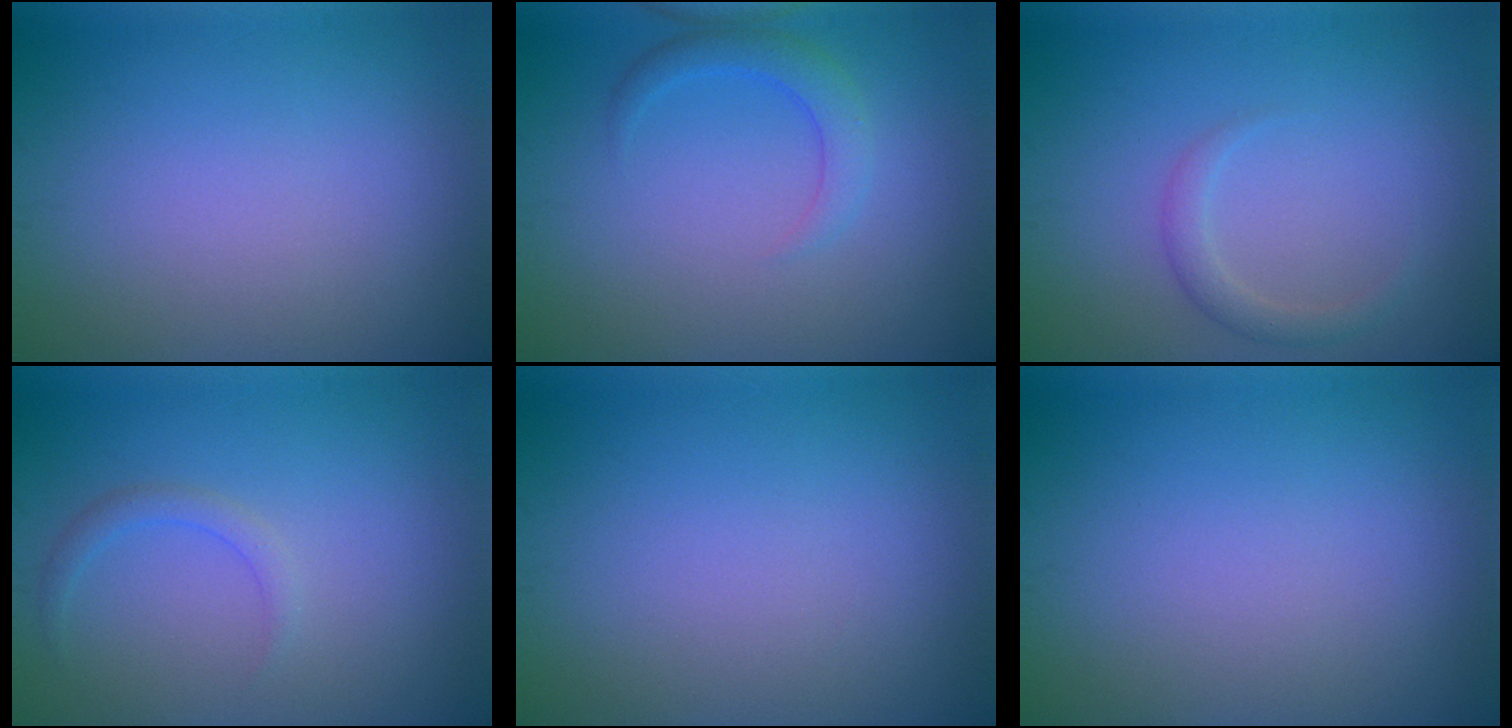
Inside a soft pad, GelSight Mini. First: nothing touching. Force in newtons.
{"total": 2.4, "press": 2.4, "slide": 0.2}
{"total": 1.6, "press": 1.6, "slide": 0.1}
{"total": 1.3, "press": 1.3, "slide": 0.1}
{"total": 0.0}
{"total": 0.0}